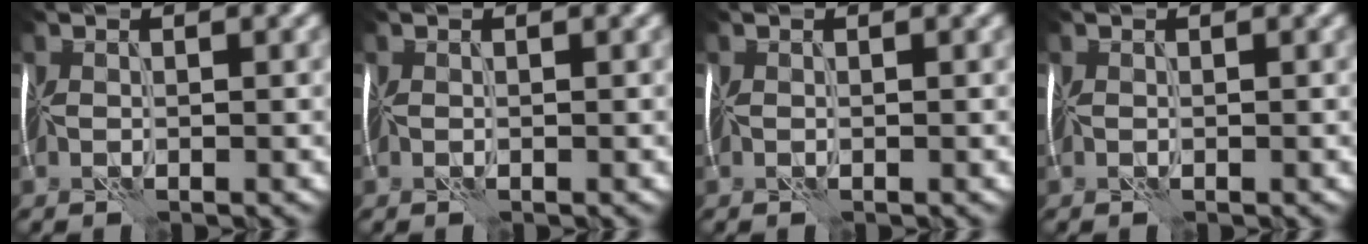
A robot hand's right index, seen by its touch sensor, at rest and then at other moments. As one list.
[{"total": 0.0}, {"total": 0.0}, {"total": 0.0}]